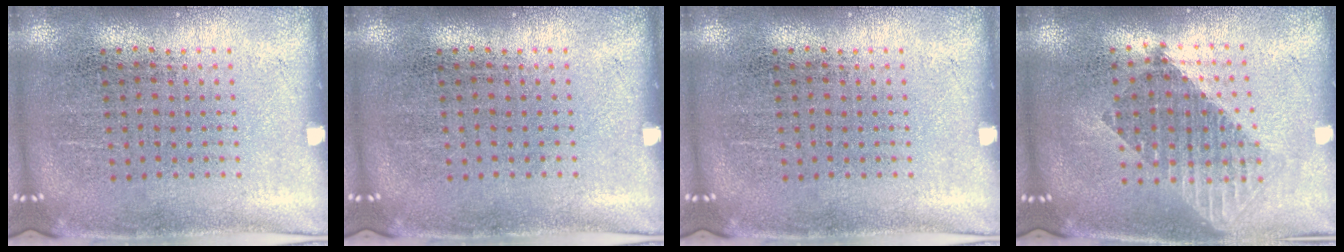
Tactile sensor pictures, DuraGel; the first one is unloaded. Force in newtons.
{"total": 0.0}
{"total": 0.0}
{"total": 1.6, "press": 1.4, "slide": 0.9}